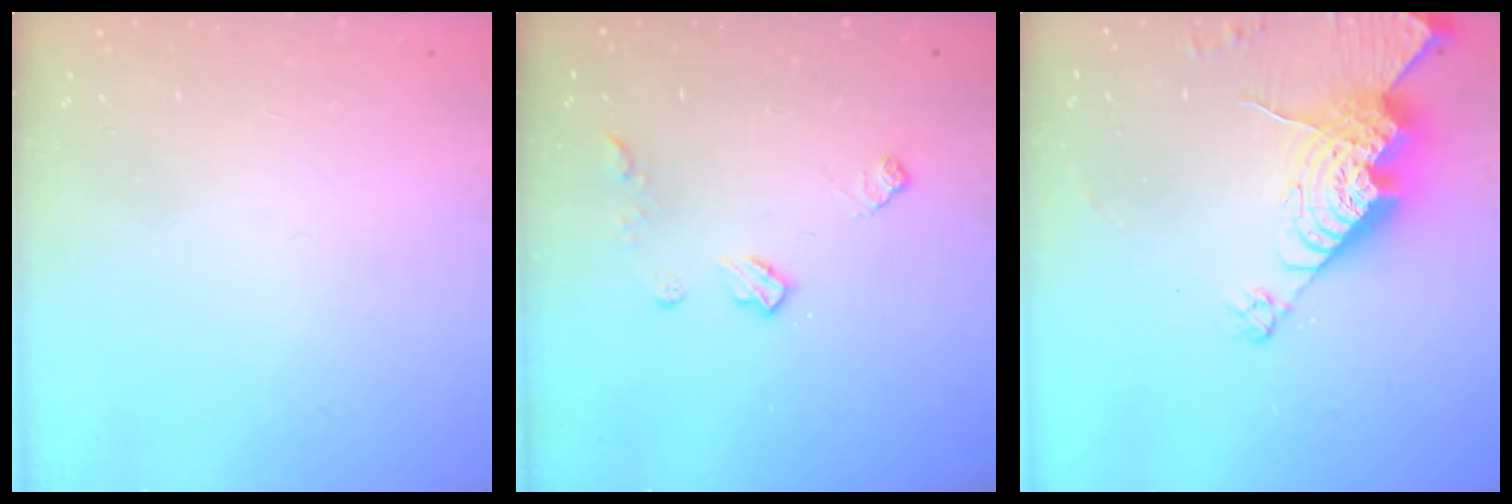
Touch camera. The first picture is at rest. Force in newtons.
{"total": 6.6, "press": 6.6, "slide": 0.5}
{"total": 17.2, "press": 17.2, "slide": 1.7}